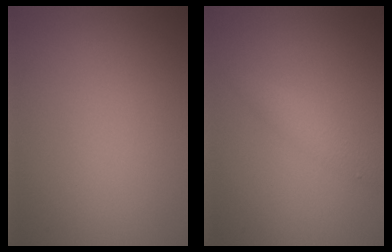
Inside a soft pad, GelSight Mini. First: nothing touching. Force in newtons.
{"total": 1.6, "press": 1.6, "slide": 0.1}